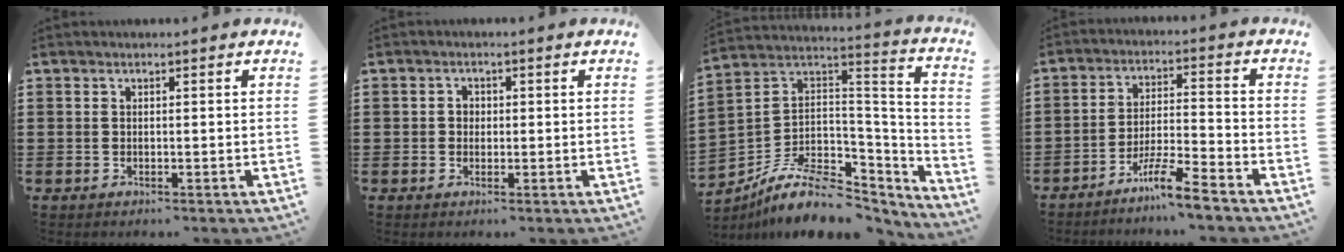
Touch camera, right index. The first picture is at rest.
{"total": 1.4, "force": [-0.1, 1.2, 0.6], "torque": [-0.013, 0.006, -0.003]}
{"total": 10.0, "force": [-6.6, 5.1, 5.5], "torque": [-0.113, 0.013, -0.122]}
{"total": 6.9, "force": [-5.9, -0.2, 3.6], "torque": [-0.080, -0.006, -0.115]}